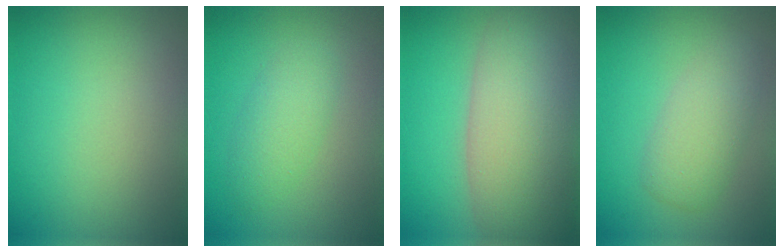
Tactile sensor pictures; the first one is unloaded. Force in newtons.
{"total": 2.6, "press": 2.6, "slide": 0.1}
{"total": 11.8, "press": 11.7, "slide": 0.7}
{"total": 3.3, "press": 3.3, "slide": 0.0}